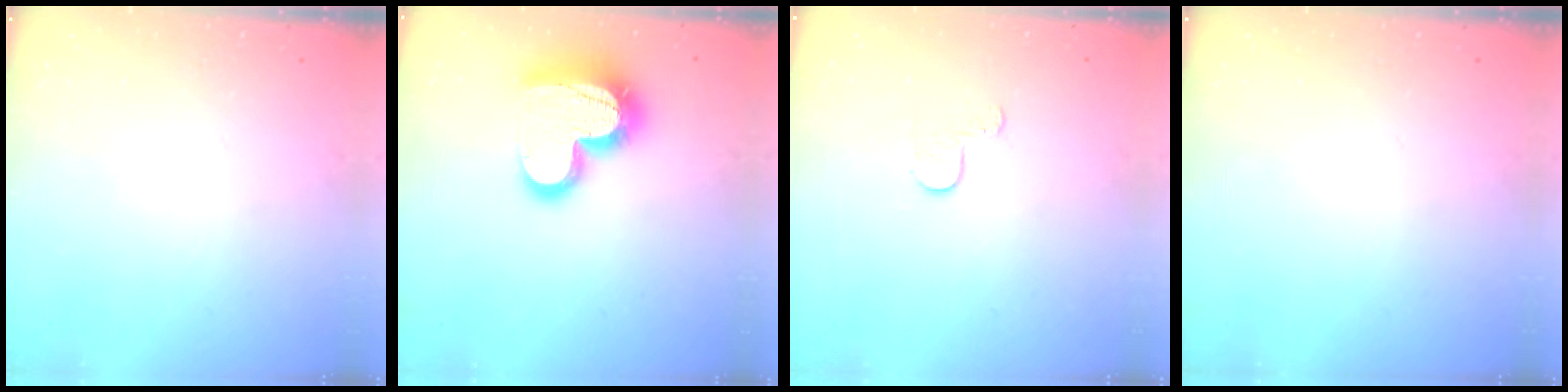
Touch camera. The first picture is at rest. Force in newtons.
{"total": 18.1, "press": 18.1, "slide": 1.4}
{"total": 4.7, "press": 4.6, "slide": 0.4}
{"total": 0.0}